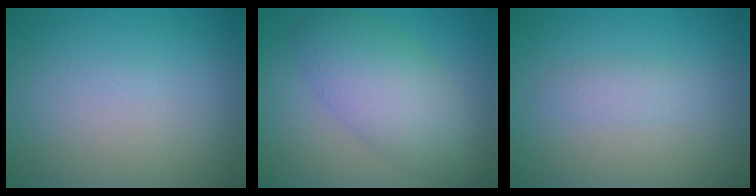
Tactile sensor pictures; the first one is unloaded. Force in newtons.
{"total": 6.3, "press": 6.3, "slide": 0.2}
{"total": 1.5, "press": 1.5, "slide": 0.1}